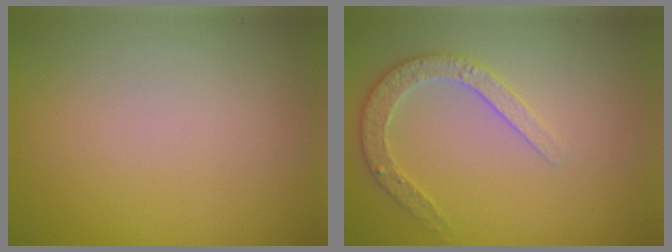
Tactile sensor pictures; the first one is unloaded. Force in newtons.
{"total": 2.9, "press": 2.8, "slide": 0.7}